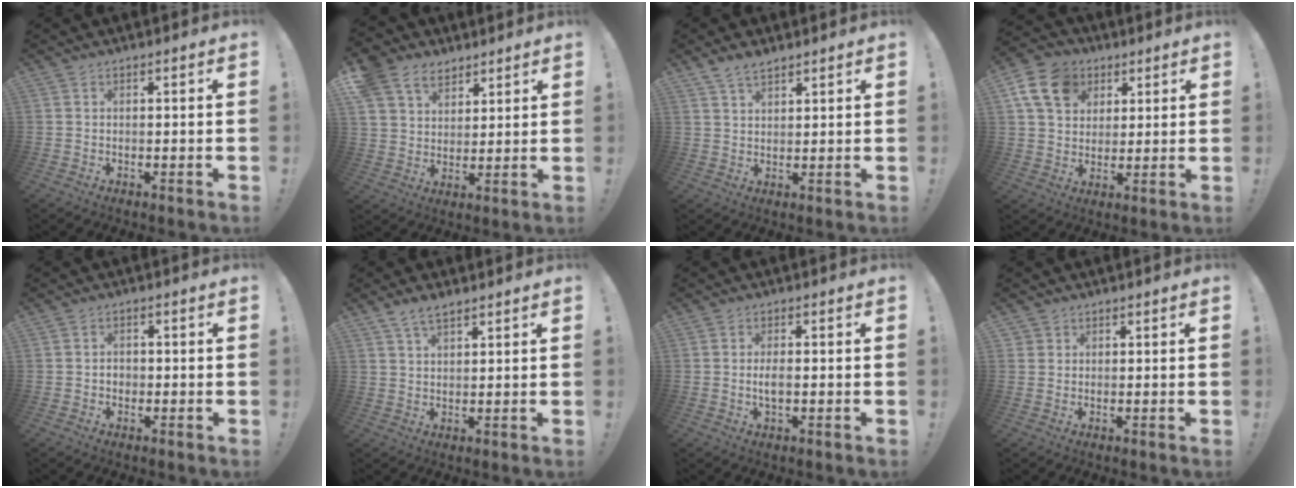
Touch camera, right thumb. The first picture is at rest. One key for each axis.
{"total": 11.5, "fx": 7.5, "fy": 7.8, "fz": 3.7, "tx": -0.071, "ty": -0.040, "tz": 0.151}
{"total": 4.3, "fx": 3.6, "fy": 1.7, "fz": 1.7, "tx": -0.025, "ty": -0.022, "tz": 0.066}
{"total": 14.0, "fx": 5.8, "fy": 10.9, "fz": 6.6, "tx": -0.101, "ty": -0.017, "tz": 0.117}
{"total": 2.0, "fx": -0.9, "fy": 1.5, "fz": 1.0, "tx": -0.023, "ty": 0.008, "tz": -0.016}
{"total": 4.6, "fx": 3.4, "fy": 1.7, "fz": 2.6, "tx": -0.040, "ty": -0.018, "tz": 0.062}
{"total": 2.9, "fx": -0.6, "fy": 1.1, "fz": 2.7, "tx": -0.055, "ty": 0.000, "tz": -0.013}
{"total": 1.5, "fx": 0.9, "fy": 1.2, "fz": 0.1, "tx": -0.004, "ty": -0.002, "tz": 0.017}